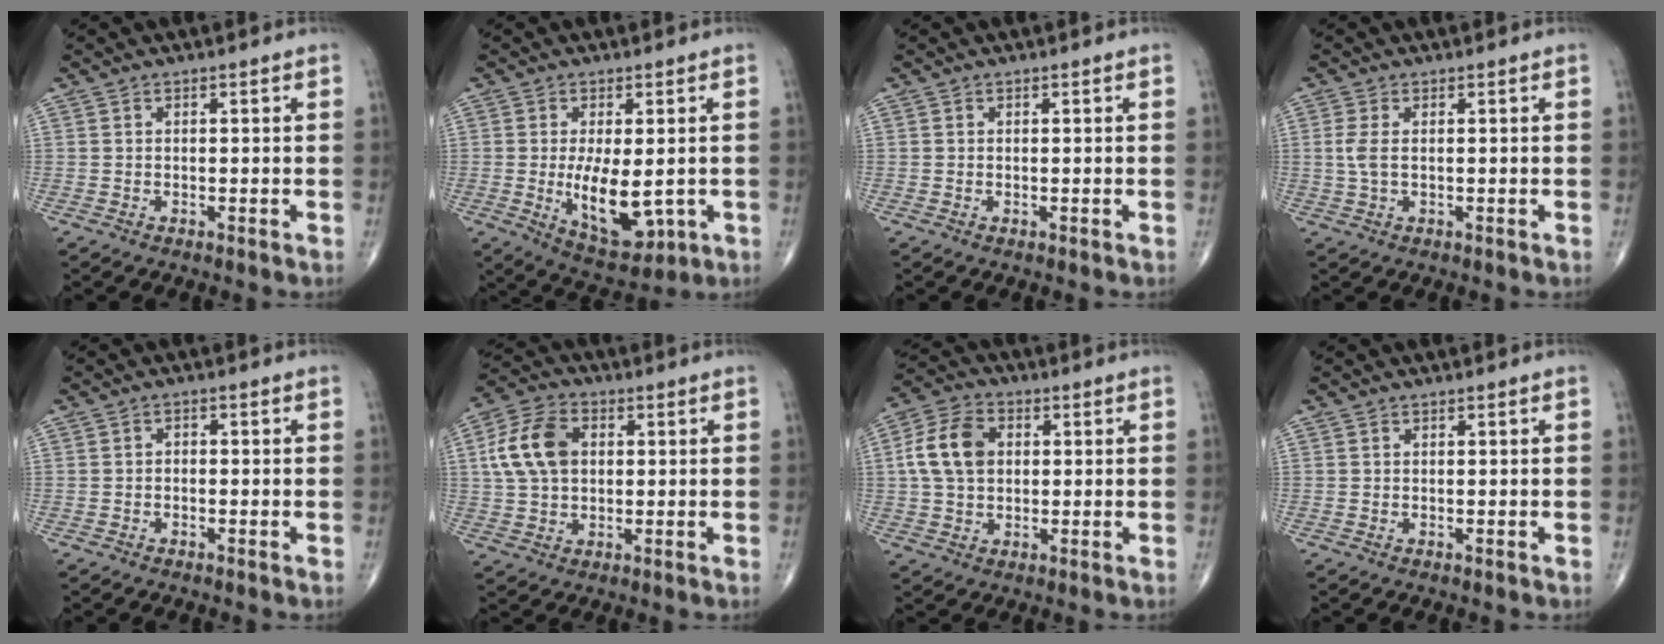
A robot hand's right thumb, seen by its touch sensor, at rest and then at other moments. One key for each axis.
{"total": 10.9, "fx": -1.2, "fy": 5.0, "fz": 9.6, "tx": -0.144, "ty": -0.021, "tz": -0.002}
{"total": 0.0}
{"total": 2.9, "fx": 0.3, "fy": 1.4, "fz": 2.6, "tx": -0.071, "ty": 0.003, "tz": 0.009}
{"total": 1.1, "fx": -0.3, "fy": 0.8, "fz": 0.6, "tx": -0.003, "ty": 0.005, "tz": -0.009}
{"total": 11.3, "fx": 2.0, "fy": 7.7, "fz": 8.0, "tx": -0.147, "ty": 0.013, "tz": 0.033}
{"total": 10.3, "fx": 1.5, "fy": 7.3, "fz": 7.1, "tx": -0.126, "ty": 0.014, "tz": 0.022}
{"total": 0.0}